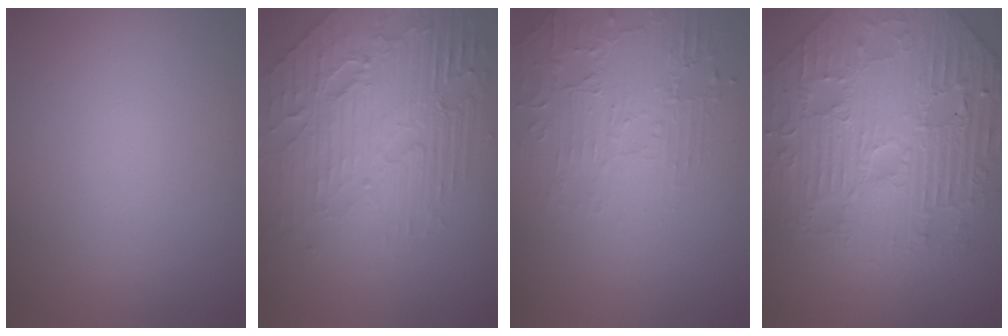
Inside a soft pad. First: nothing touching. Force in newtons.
{"total": 7.5, "press": 5.3, "slide": 5.4}
{"total": 2.2, "press": 1.7, "slide": 1.5}
{"total": 8.4, "press": 6.7, "slide": 5.2}